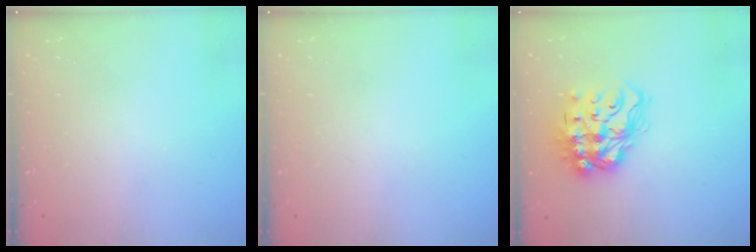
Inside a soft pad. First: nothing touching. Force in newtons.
{"total": 0.0}
{"total": 16.6, "press": 16.4, "slide": 2.0}